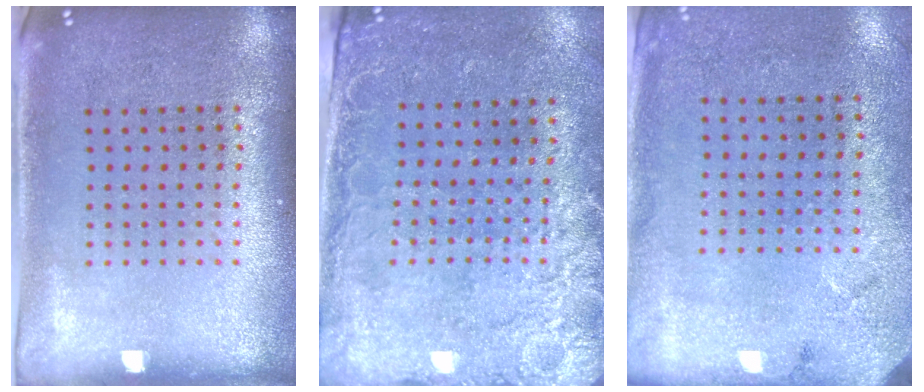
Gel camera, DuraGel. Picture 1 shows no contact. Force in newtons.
{"total": 2.5, "press": 2.2, "slide": 1.3}
{"total": 2.7, "press": 2.2, "slide": 1.6}